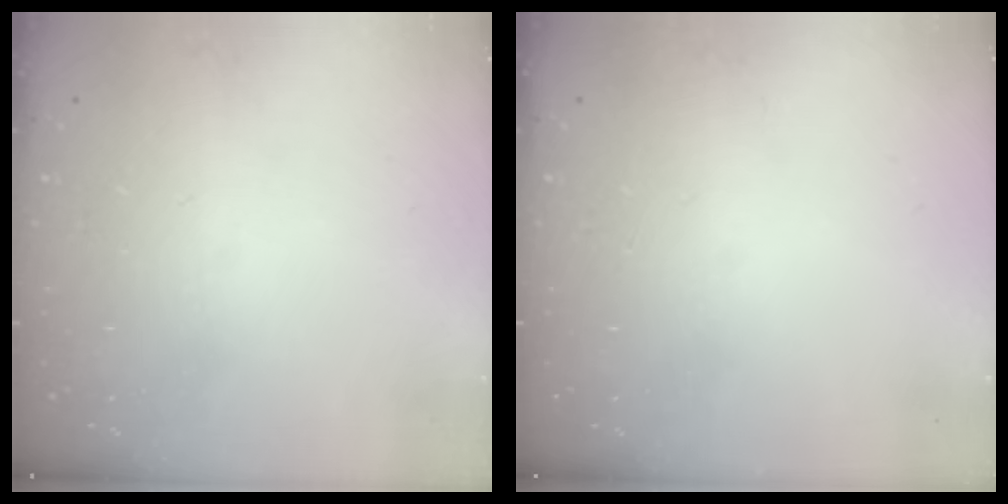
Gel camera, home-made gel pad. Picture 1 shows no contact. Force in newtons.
{"total": 0.0}